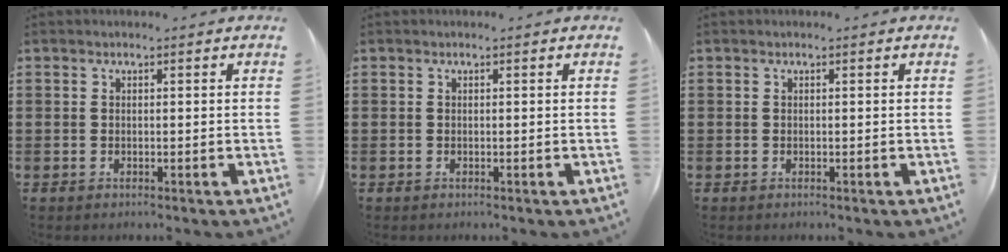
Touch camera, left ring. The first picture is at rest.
{"total": 0.0}
{"total": 0.0}